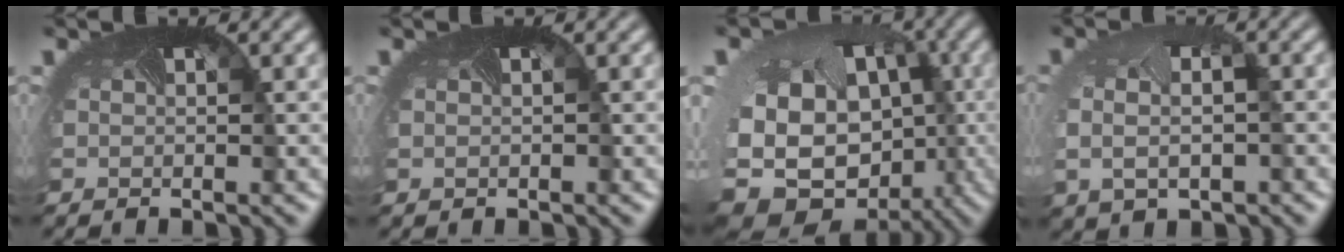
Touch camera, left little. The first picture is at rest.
{"total": 0.5, "force": [0.1, 0.4, 0.3], "torque": [-0.006, 0.001, 0.003]}
{"total": 17.6, "force": [-3.6, 13.7, 10.5], "torque": [-0.212, -0.051, -0.049]}
{"total": 5.0, "force": [-0.4, 3.4, 3.6], "torque": [-0.074, -0.012, 0.013]}